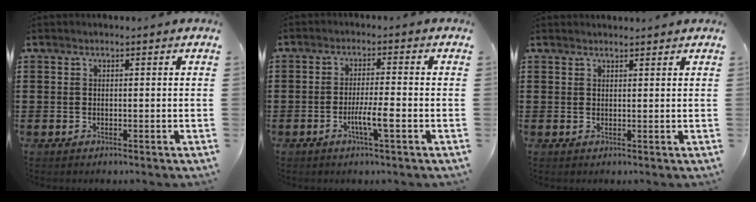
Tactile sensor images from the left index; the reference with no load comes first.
{"total": 4.6, "force": [-1.8, 0.3, 4.2], "torque": [-0.077, -0.004, -0.035]}
{"total": 1.1, "force": [1.1, 0.1, 0.1], "torque": [-0.004, -0.001, 0.022]}